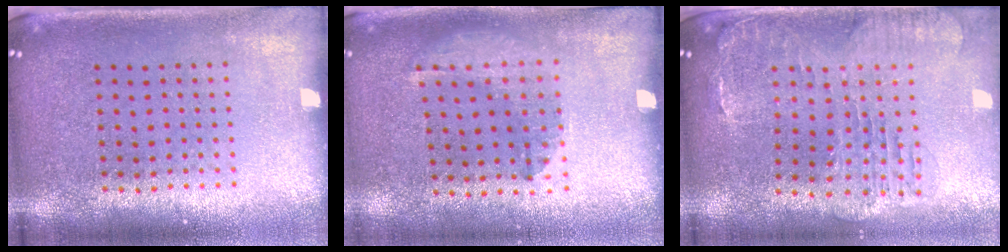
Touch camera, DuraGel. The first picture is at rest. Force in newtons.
{"total": 1.4, "press": 0.9, "slide": 1.1}
{"total": 1.5, "press": 1.4, "slide": 0.4}